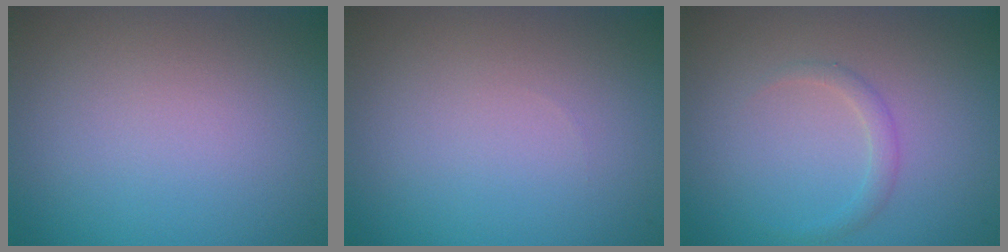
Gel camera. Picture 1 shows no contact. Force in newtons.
{"total": 0.0}
{"total": 1.2, "press": 1.2, "slide": 0.0}